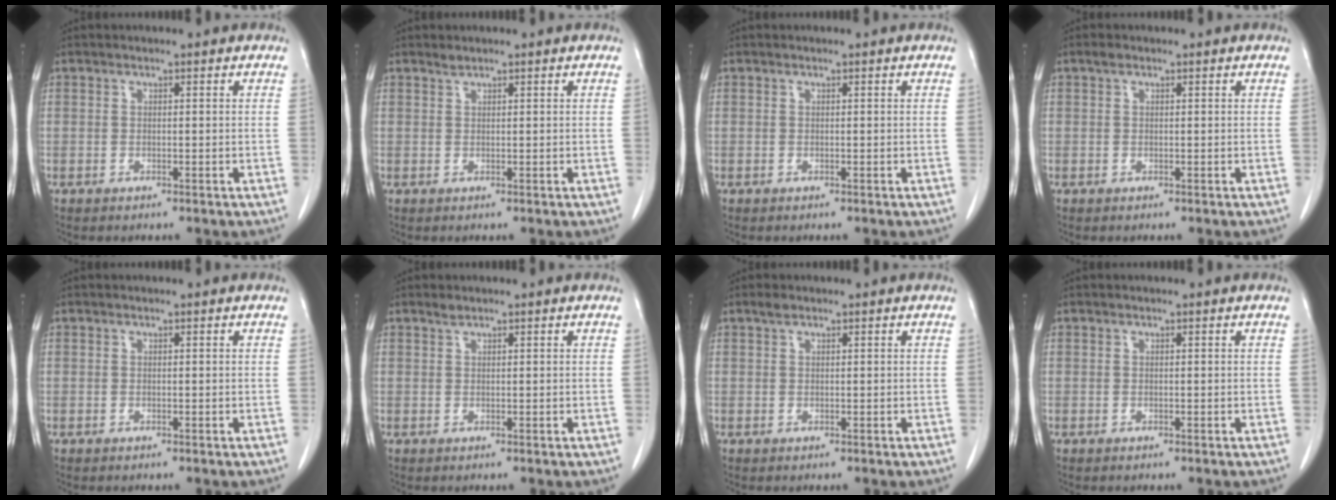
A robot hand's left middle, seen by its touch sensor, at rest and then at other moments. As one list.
[{"total": 0.6, "force": [0.6, -0.1, 0.1], "torque": [-0.006, -0.002, 0.014]}, {"total": 0.0}, {"total": 0.6, "force": [0.4, 0.4, 0.3], "torque": [-0.006, 0.007, 0.006]}, {"total": 0.0}, {"total": 0.7, "force": [0.7, 0.1, 0.2], "torque": [-0.011, 0.000, 0.015]}, {"total": 0.9, "force": [0.7, 0.3, 0.5], "torque": [-0.011, 0.006, 0.014]}, {"total": 0.0}]